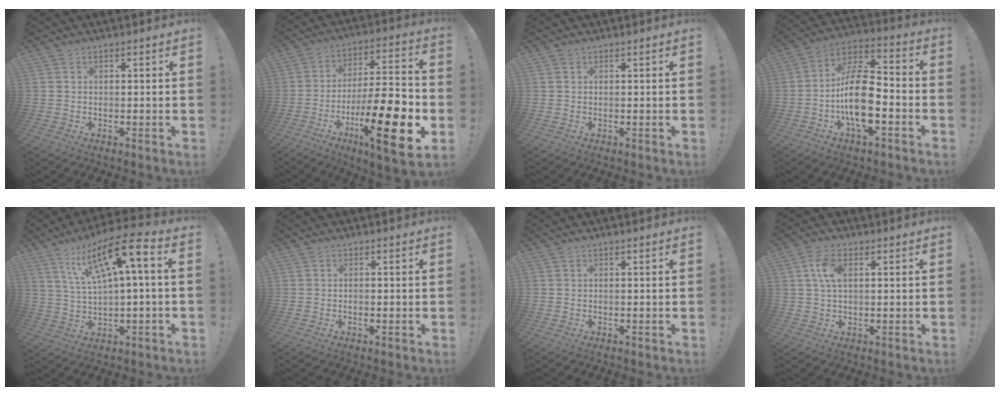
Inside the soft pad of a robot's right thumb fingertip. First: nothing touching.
{"total": 24.6, "force": [-8.6, 6.9, 22.0], "torque": [-0.365, 0.045, -0.132]}
{"total": 0.0}
{"total": 17.4, "force": [-4.5, 8.0, 14.7], "torque": [-0.282, 0.026, -0.071]}
{"total": 15.0, "force": [5.5, 3.0, 13.6], "torque": [-0.231, -0.017, 0.080]}
{"total": 0.7, "force": [-0.4, 0.2, 0.5], "torque": [-0.015, 0.002, -0.006]}
{"total": 0.0}
{"total": 6.2, "force": [1.6, 3.3, 5.0], "torque": [-0.090, -0.001, 0.025]}